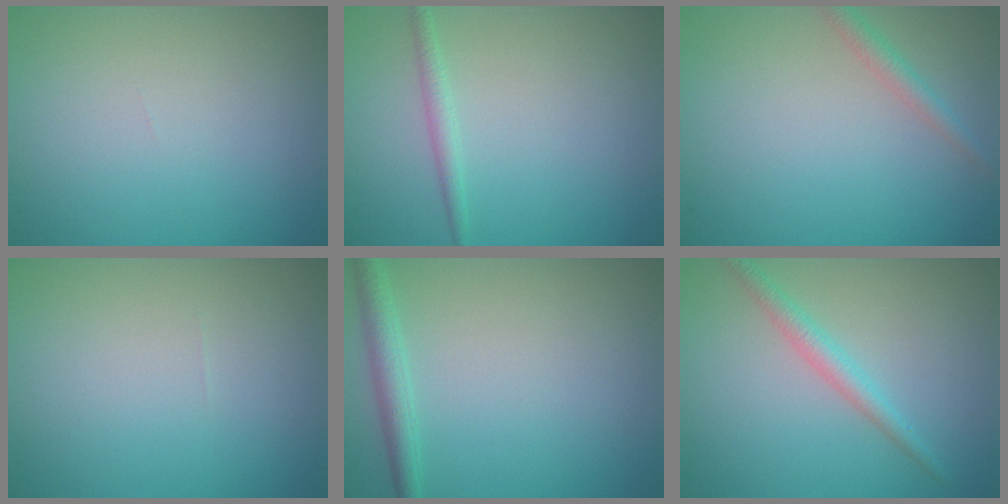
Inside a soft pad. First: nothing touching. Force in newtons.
{"total": 1.3, "press": 1.3, "slide": 0.1}
{"total": 1.6, "press": 1.6, "slide": 0.1}
{"total": 0.0}
{"total": 2.2, "press": 2.2, "slide": 0.1}
{"total": 2.1, "press": 2.1, "slide": 0.0}